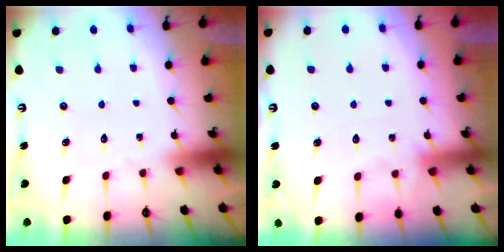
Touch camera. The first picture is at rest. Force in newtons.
{"total": 6.0, "press": 5.9, "slide": 0.7}